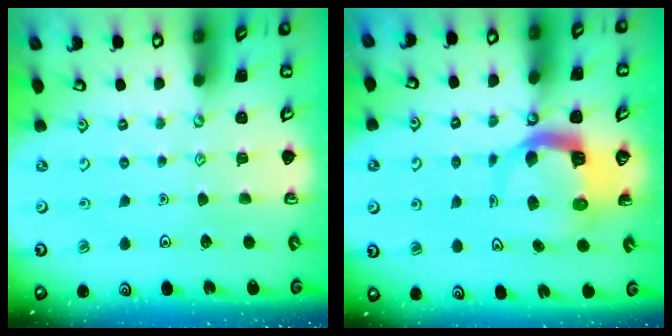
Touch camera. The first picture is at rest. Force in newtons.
{"total": 7.5, "press": 7.4, "slide": 1.0}